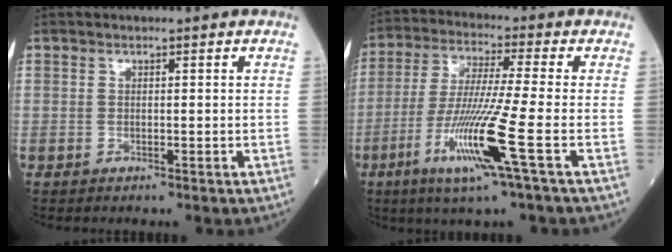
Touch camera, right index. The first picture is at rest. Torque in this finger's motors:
{"motor_torque": [1.70, -0.43, 0.99, 0.21]}